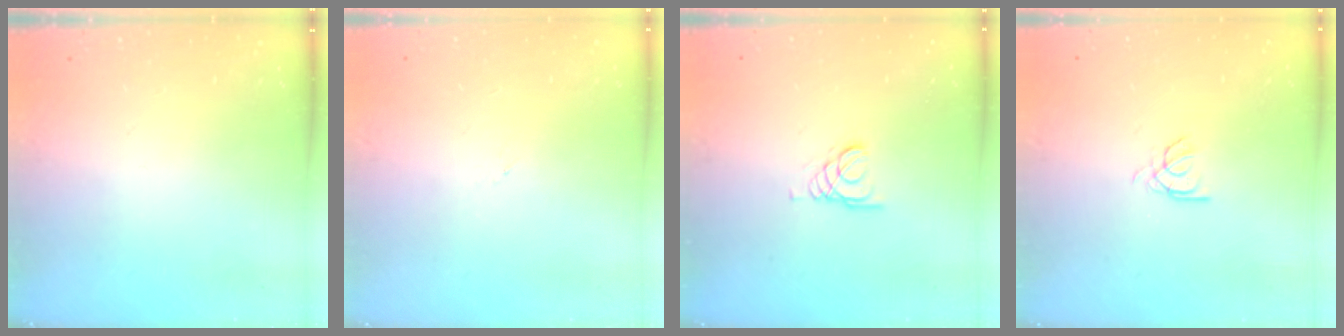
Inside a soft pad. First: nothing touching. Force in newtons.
{"total": 0.0}
{"total": 1.5, "press": 1.5, "slide": 0.1}
{"total": 2.0, "press": 1.9, "slide": 0.4}